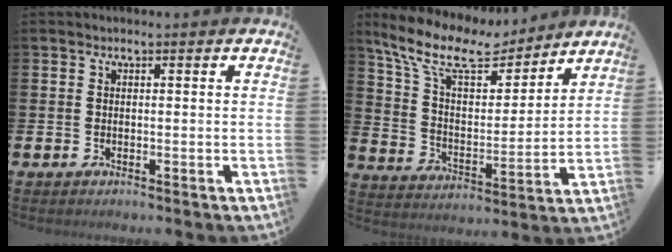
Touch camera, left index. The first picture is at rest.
{"total": 11.5, "force": [9.4, 4.1, 5.2], "torque": [-0.141, -0.053, 0.163]}